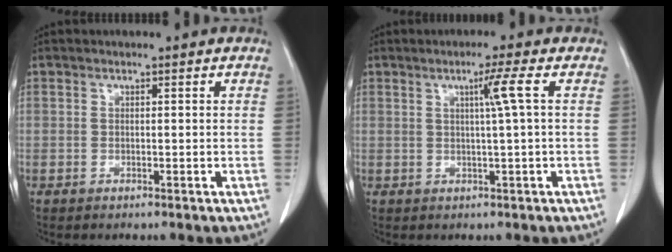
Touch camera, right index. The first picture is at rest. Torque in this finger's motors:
{"motor_torque": [-0.03, 0.20, 0.04, 0.02]}